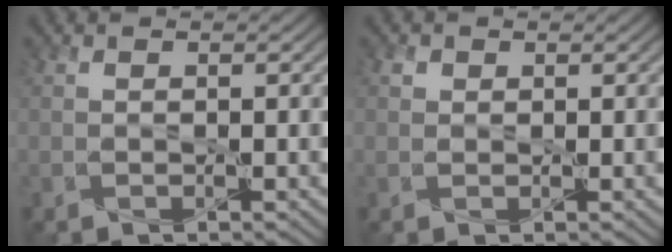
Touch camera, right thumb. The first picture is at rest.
{"total": 0.8, "force": [0.3, 0.7, 0.2], "torque": [-0.007, -0.001, 0.006]}